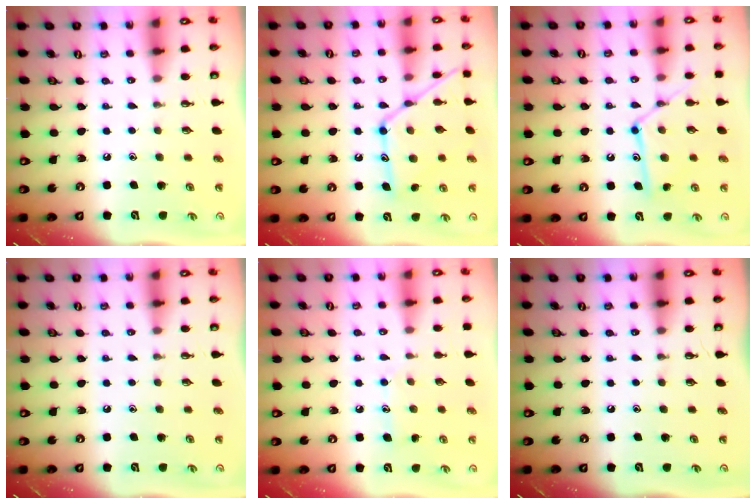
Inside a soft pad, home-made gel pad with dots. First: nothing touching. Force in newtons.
{"total": 15.7, "press": 15.7, "slide": 1.2}
{"total": 13.3, "press": 13.3, "slide": 0.7}
{"total": 0.0}
{"total": 6.8, "press": 6.8, "slide": 0.2}
{"total": 0.0}